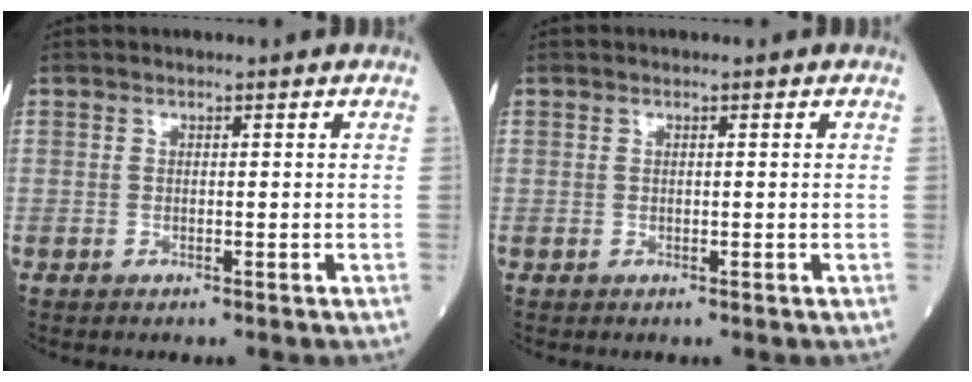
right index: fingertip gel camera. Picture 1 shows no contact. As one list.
[{"total": 0.0}]